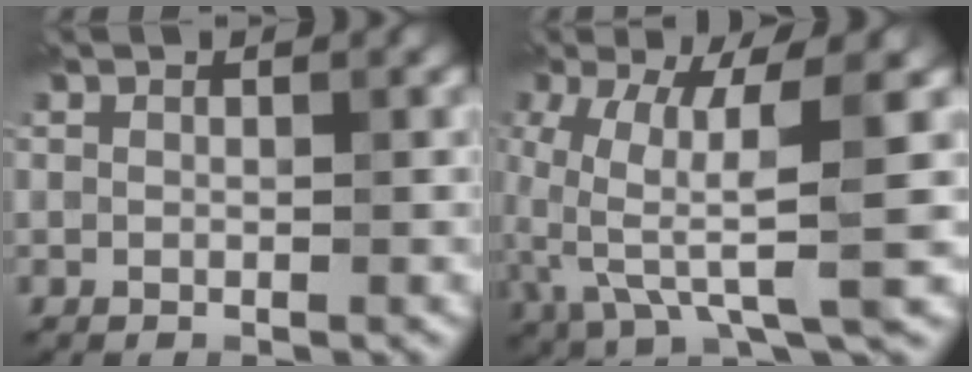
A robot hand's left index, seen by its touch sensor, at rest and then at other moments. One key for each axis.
{"total": 9.2, "fx": -0.1, "fy": 2.4, "fz": 8.8, "tx": -0.180, "ty": 0.002, "tz": 0.003}